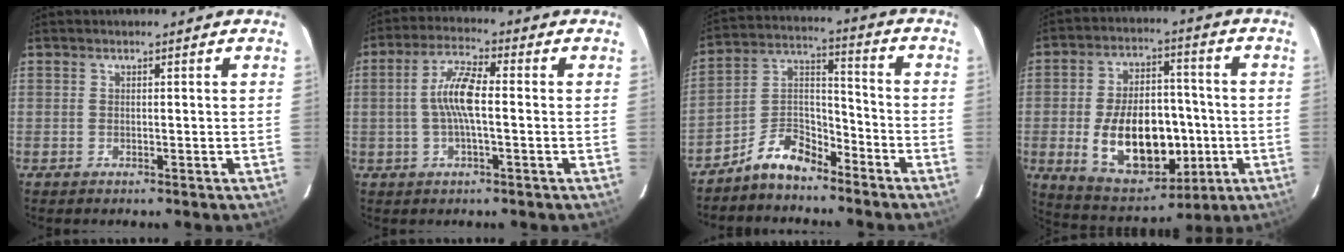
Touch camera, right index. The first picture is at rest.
{"total": 7.5, "force": [-0.4, 1.7, 7.3], "torque": [-0.145, 0.011, -0.008]}
{"total": 9.3, "force": [-7.3, 4.0, 4.2], "torque": [-0.095, 0.043, -0.140]}
{"total": 19.2, "force": [-3.6, 11.7, 14.8], "torque": [-0.280, 0.010, -0.029]}